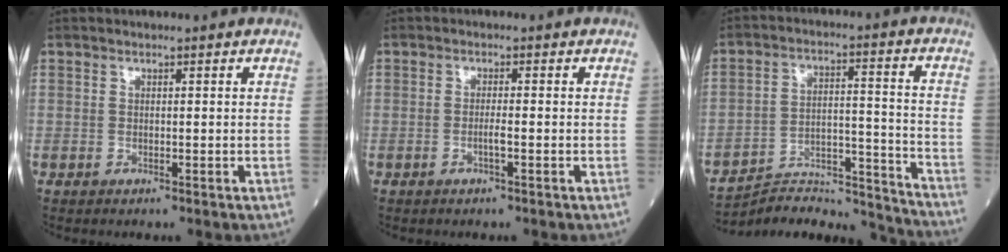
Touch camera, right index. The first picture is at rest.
{"total": 1.5, "force": [-0.7, -0.1, 1.3], "torque": [-0.026, 0.000, -0.014]}
{"total": 17.1, "force": [-16.9, -0.1, 2.0], "torque": [-0.029, 0.030, -0.258]}